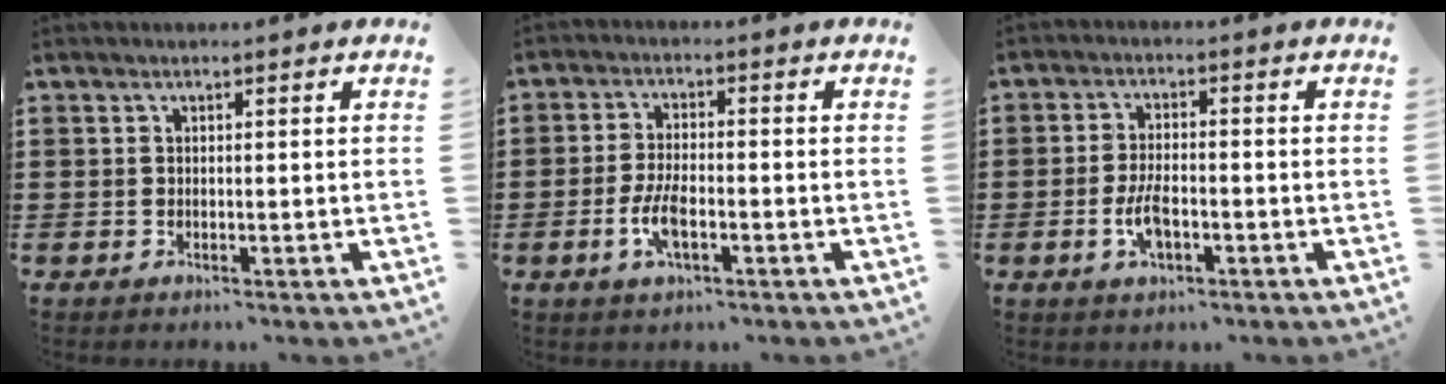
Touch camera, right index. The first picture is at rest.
{"total": 5.3, "force": [-1.8, 2.1, 4.5], "torque": [-0.103, -0.003, -0.037]}
{"total": 4.6, "force": [-1.5, 2.0, 3.9], "torque": [-0.087, -0.001, -0.032]}